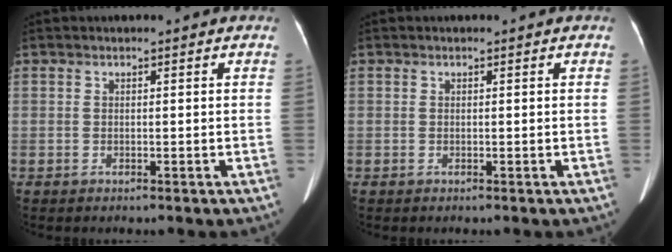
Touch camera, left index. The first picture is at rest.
{"total": 0.0}